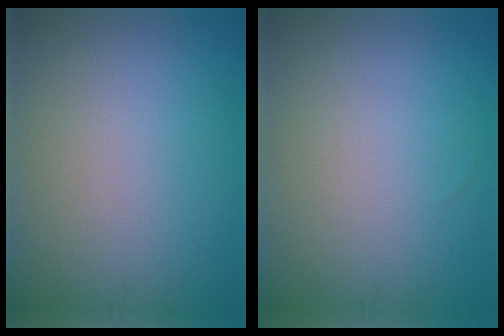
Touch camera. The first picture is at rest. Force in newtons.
{"total": 0.0}